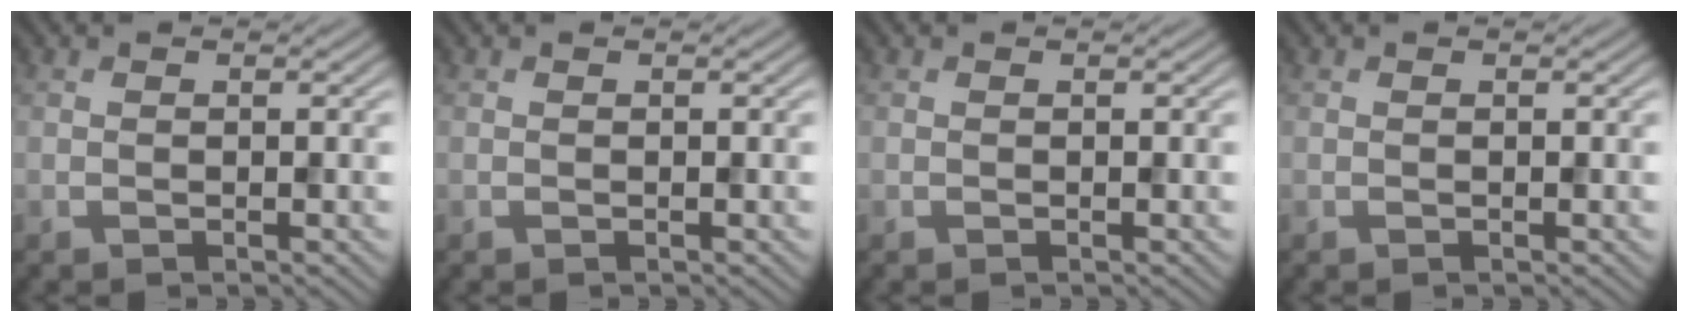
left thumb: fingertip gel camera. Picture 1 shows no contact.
{"total": 0.0}
{"total": 0.0}
{"total": 0.0}